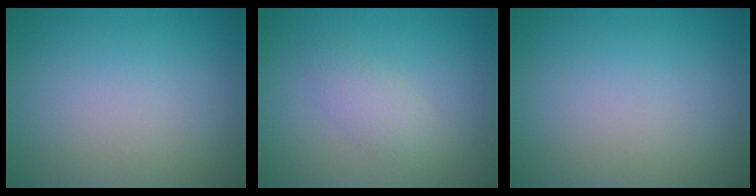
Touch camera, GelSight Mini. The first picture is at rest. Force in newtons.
{"total": 2.0, "press": 2.0, "slide": 0.0}
{"total": 0.0}